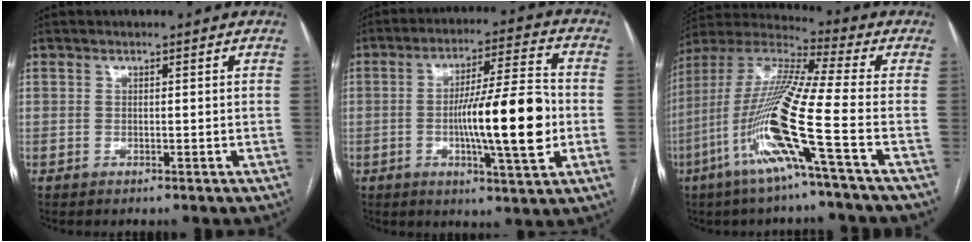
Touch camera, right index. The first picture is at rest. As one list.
[{"total": 15.4, "force": [-2.4, 0.7, 15.2], "torque": [-0.239, -0.002, -0.041]}, {"total": 17.5, "force": [-6.5, -1.1, 16.2], "torque": [-0.336, -0.016, -0.138]}]